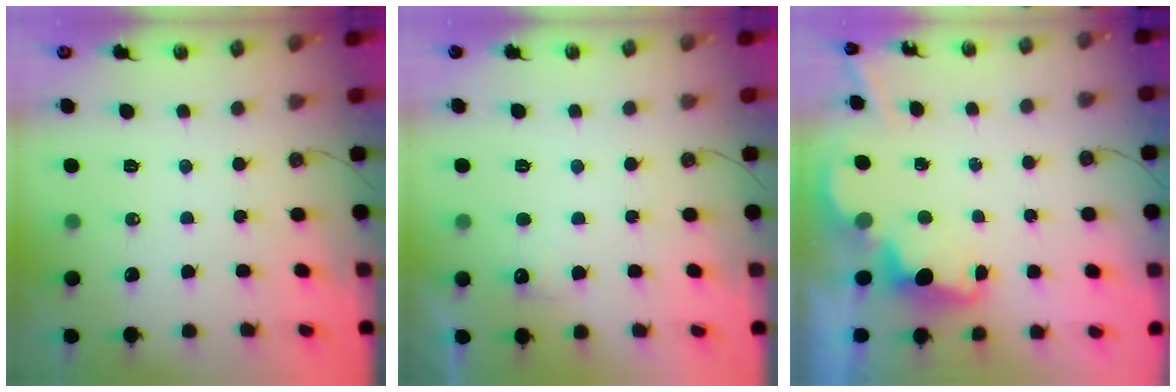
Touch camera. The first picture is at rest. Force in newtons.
{"total": 5.8, "press": 5.7, "slide": 1.2}
{"total": 3.4, "press": 3.3, "slide": 0.8}